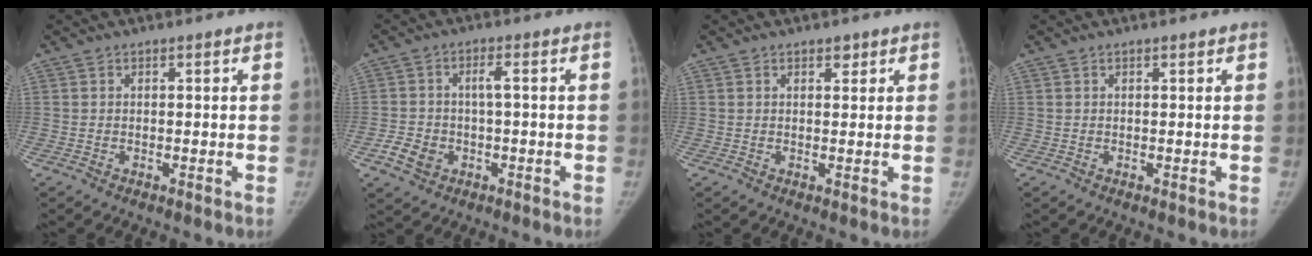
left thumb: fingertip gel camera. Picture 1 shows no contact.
{"total": 5.7, "force": [-1.7, 3.5, 4.1], "torque": [-0.076, 0.019, -0.024]}
{"total": 1.1, "force": [0.8, 0.7, 0.5], "torque": [0.002, -0.004, 0.009]}
{"total": 0.0}